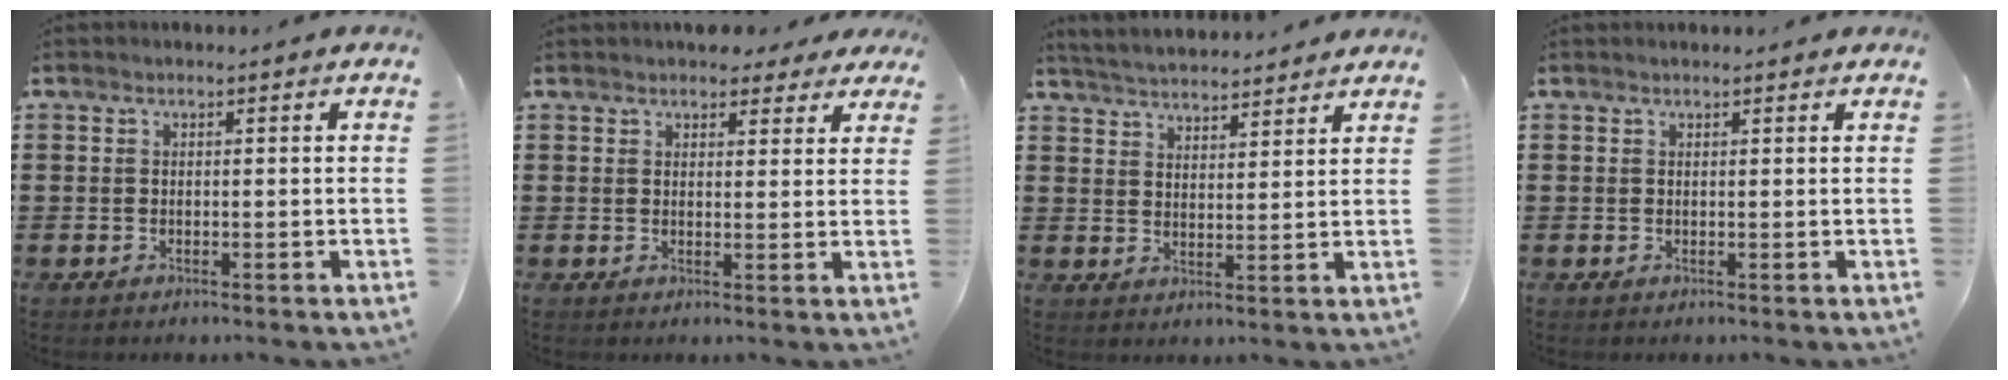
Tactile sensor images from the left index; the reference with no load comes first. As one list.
[{"total": 3.5, "force": [3.2, 1.3, 0.8], "torque": [-0.009, -0.008, 0.058]}, {"total": 4.1, "force": [4.1, 0.0, 0.3], "torque": [-0.020, -0.018, 0.074]}, {"total": 0.5, "force": [0.5, 0.1, 0.2], "torque": [-0.006, 0.001, 0.010]}]